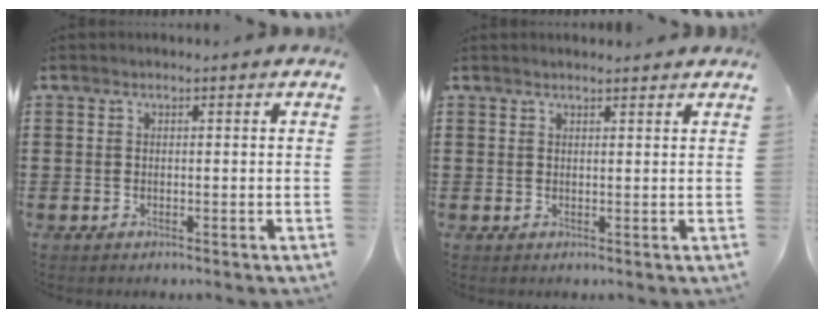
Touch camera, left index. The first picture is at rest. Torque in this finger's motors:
{"motor_torque": [2.14, 0.00, 0.22, 0.04]}